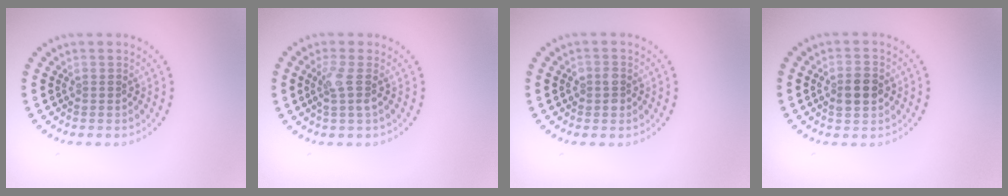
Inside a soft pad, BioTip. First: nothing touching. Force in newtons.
{"total": 1.9, "press": 1.5, "slide": 1.2}
{"total": 1.5, "press": 1.5, "slide": 0.3}
{"total": 2.8, "press": 2.8, "slide": 0.1}